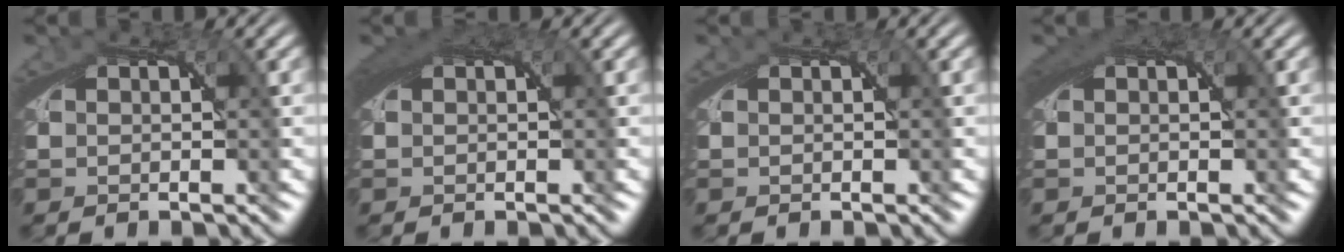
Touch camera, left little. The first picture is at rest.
{"total": 1.9, "force": [0.8, 1.0, 1.5], "torque": [-0.030, -0.001, 0.012]}
{"total": 0.0}
{"total": 1.6, "force": [0.7, 0.8, 1.2], "torque": [-0.024, -0.001, 0.011]}